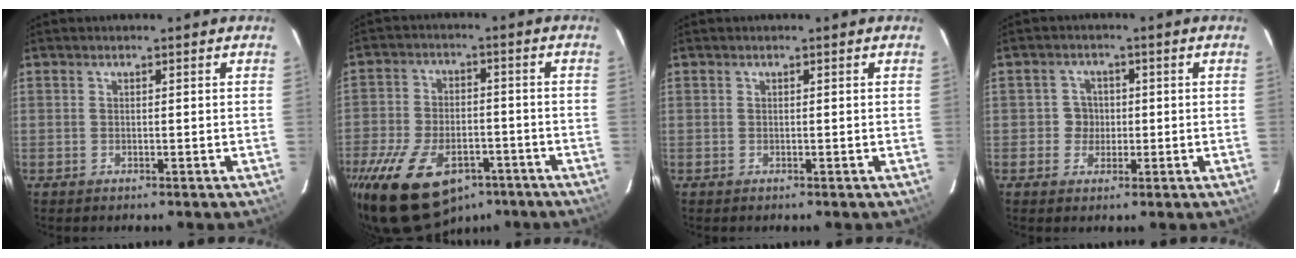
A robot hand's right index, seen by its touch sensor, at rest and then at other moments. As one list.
[{"total": 19.7, "force": [-11.9, 11.0, 11.3], "torque": [-0.241, -0.017, -0.188]}, {"total": 0.0}, {"total": 3.5, "force": [-0.5, 3.4, 0.3], "torque": [0.002, 0.013, -0.010]}]